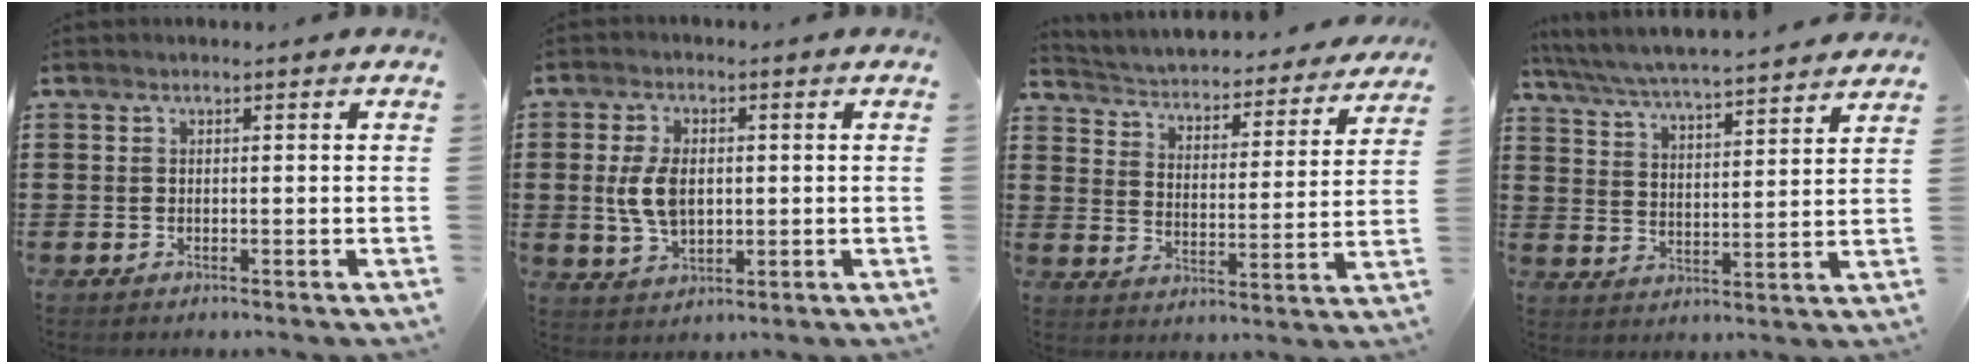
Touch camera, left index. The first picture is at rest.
{"total": 6.3, "force": [0.4, 3.8, 5.0], "torque": [-0.122, 0.006, 0.001]}
{"total": 2.7, "force": [2.7, 0.1, 0.2], "torque": [-0.024, -0.034, 0.034]}
{"total": 5.4, "force": [5.2, -0.2, 1.6], "torque": [-0.055, -0.037, 0.085]}